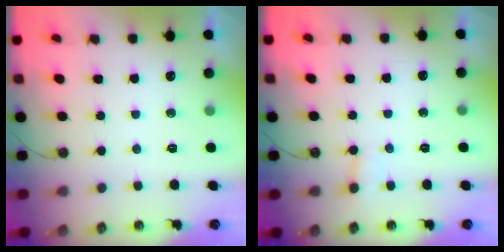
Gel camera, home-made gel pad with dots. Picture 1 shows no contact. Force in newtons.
{"total": 2.7, "press": 2.7, "slide": 0.2}